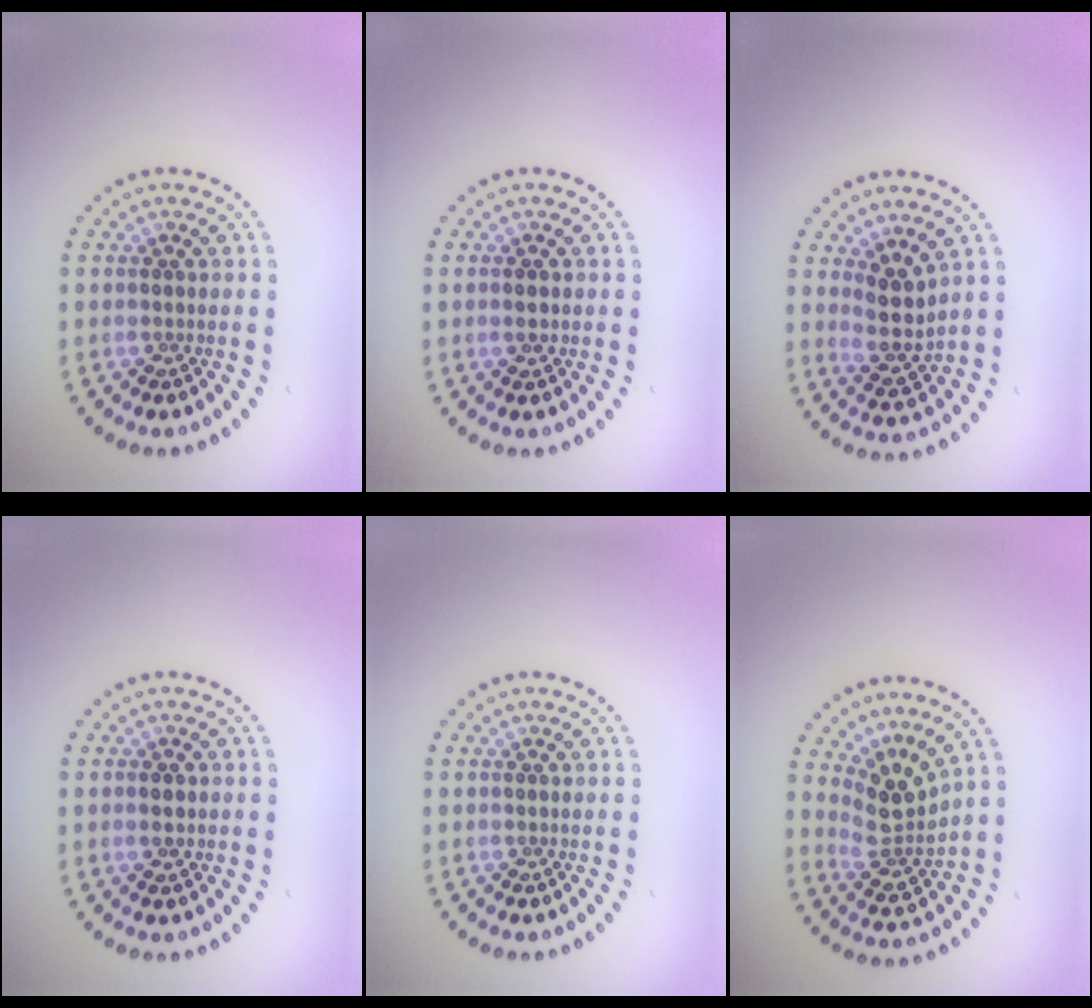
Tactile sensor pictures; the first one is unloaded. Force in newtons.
{"total": 1.4, "press": 1.4, "slide": 0.1}
{"total": 2.9, "press": 2.3, "slide": 1.6}
{"total": 1.7, "press": 1.7, "slide": 0.1}
{"total": 0.0}
{"total": 3.3, "press": 2.4, "slide": 2.3}